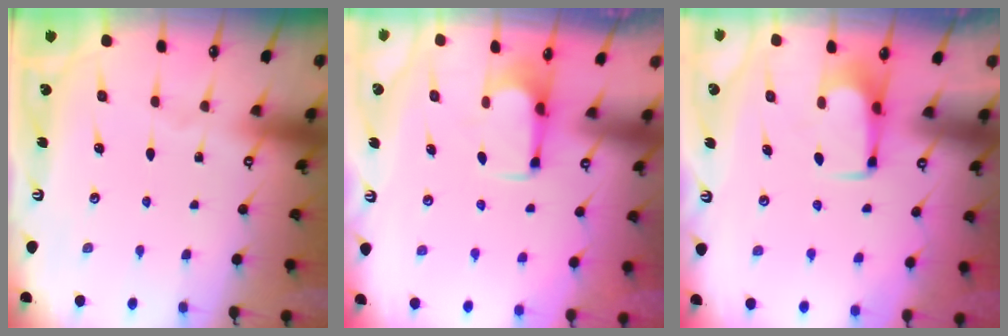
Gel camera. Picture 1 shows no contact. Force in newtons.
{"total": 2.7, "press": 2.5, "slide": 0.9}
{"total": 1.5, "press": 1.4, "slide": 0.5}